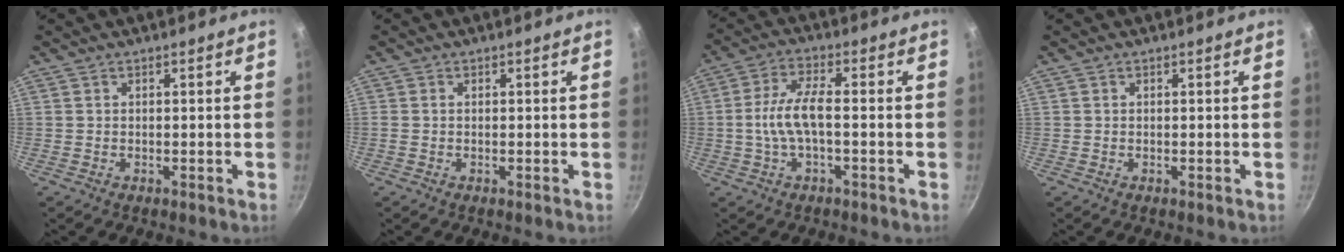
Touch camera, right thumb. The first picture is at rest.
{"total": 0.6, "force": [0.0, 0.5, 0.3], "torque": [-0.009, 0.003, -0.001]}
{"total": 7.8, "force": [-1.1, 2.8, 7.1], "torque": [-0.150, 0.024, -0.028]}
{"total": 0.0}